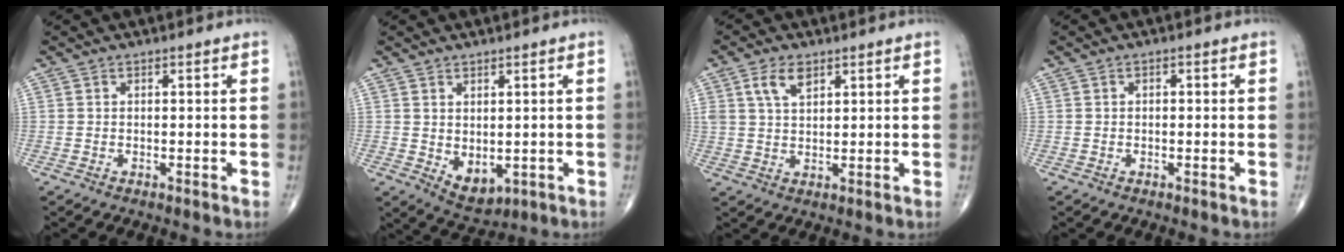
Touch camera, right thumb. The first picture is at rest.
{"total": 5.3, "force": [-0.3, 3.3, 4.1], "torque": [-0.048, -0.007, 0.017]}
{"total": 5.0, "force": [2.6, 2.6, 3.3], "torque": [-0.057, -0.008, 0.052]}
{"total": 0.6, "force": [0.1, 0.4, 0.5], "torque": [-0.005, 0.002, -0.001]}